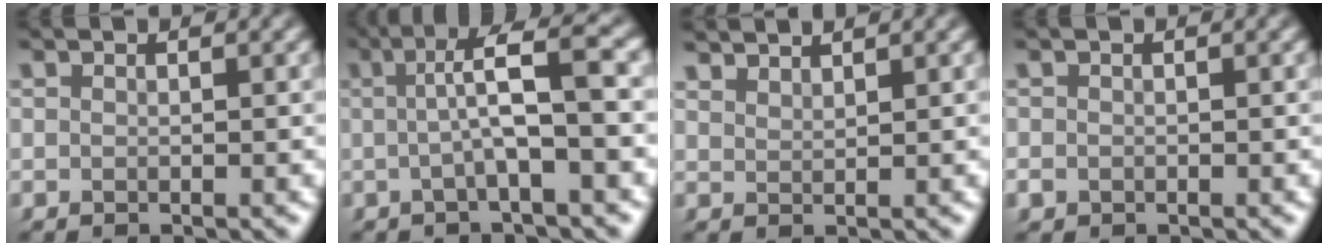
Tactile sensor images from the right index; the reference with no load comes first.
{"total": 4.8, "force": [0.3, 0.6, 4.7], "torque": [-0.072, 0.017, -0.002]}
{"total": 2.4, "force": [2.3, -0.2, 0.1], "torque": [-0.005, 0.003, 0.045]}
{"total": 1.2, "force": [-0.5, 1.1, 0.1], "torque": [-0.010, -0.007, -0.008]}